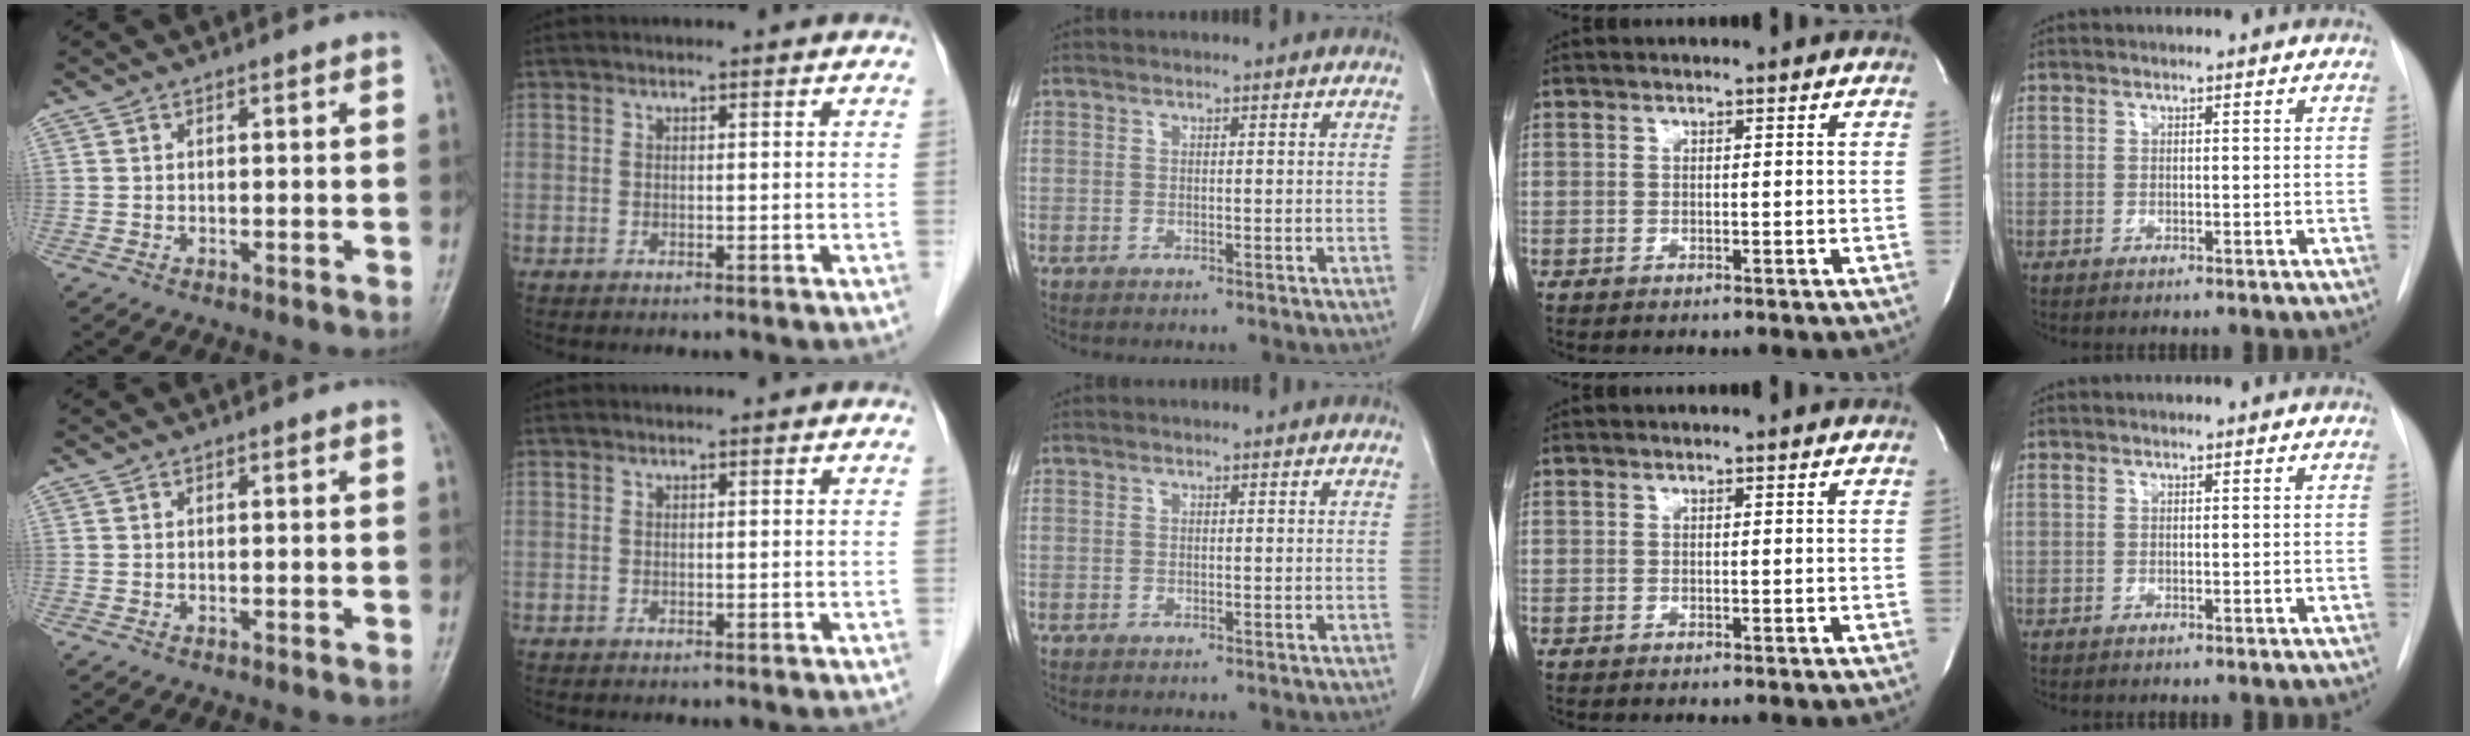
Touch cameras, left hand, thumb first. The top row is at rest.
{}